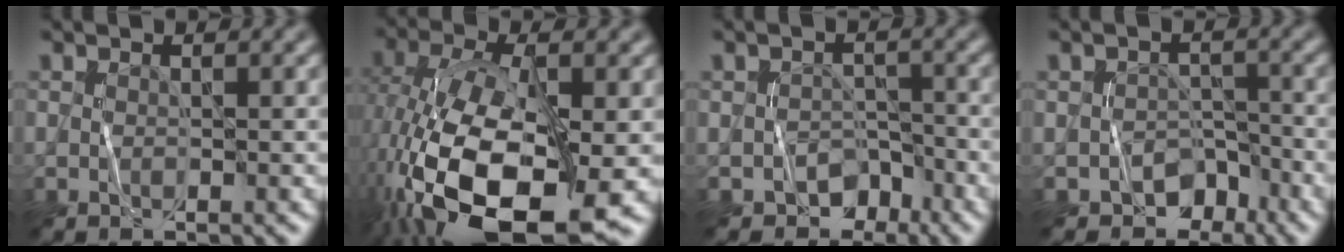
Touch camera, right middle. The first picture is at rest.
{"total": 15.1, "force": [-4.0, 7.3, 12.6], "torque": [-0.251, -0.022, -0.061]}
{"total": 2.9, "force": [-2.3, 1.8, 0.2], "torque": [0.013, 0.004, -0.033]}
{"total": 3.4, "force": [-2.8, 2.0, 0.4], "torque": [0.013, 0.003, -0.038]}